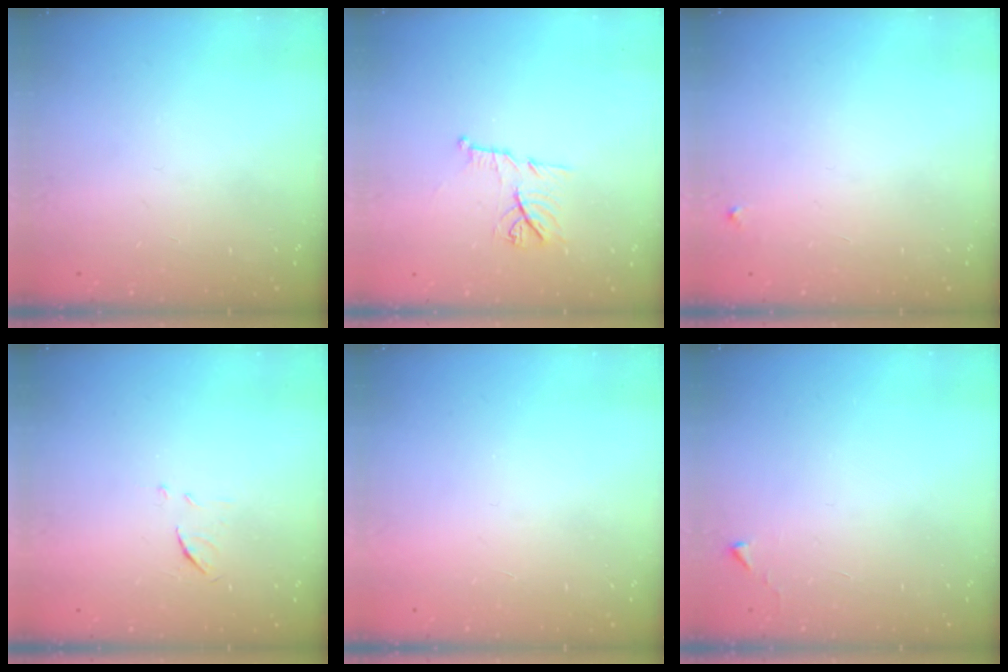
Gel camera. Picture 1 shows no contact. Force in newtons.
{"total": 9.5, "press": 9.5, "slide": 0.2}
{"total": 2.3, "press": 2.3, "slide": 0.2}
{"total": 6.3, "press": 6.3, "slide": 0.6}
{"total": 1.6, "press": 1.6, "slide": 0.1}
{"total": 2.7, "press": 2.6, "slide": 0.4}